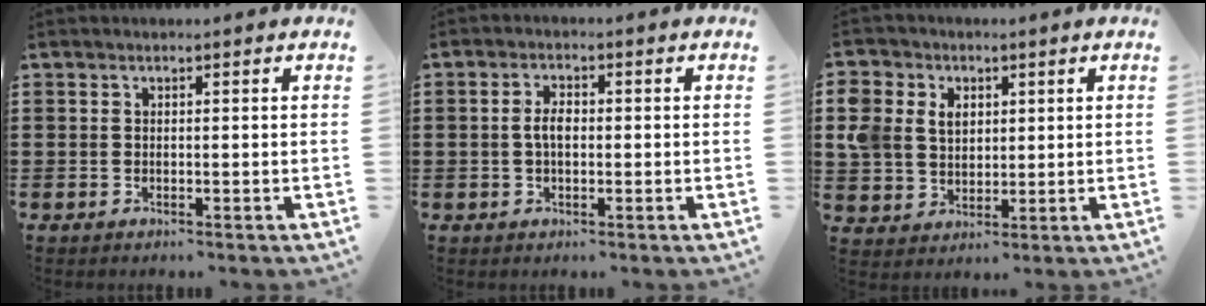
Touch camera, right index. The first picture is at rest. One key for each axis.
{"total": 2.9, "fx": -0.1, "fy": 1.4, "fz": 2.5, "tx": -0.057, "ty": 0.002, "tz": -0.006}
{"total": 7.1, "fx": 2.0, "fy": 6.0, "fz": 3.3, "tx": -0.107, "ty": 0.013, "tz": 0.033}